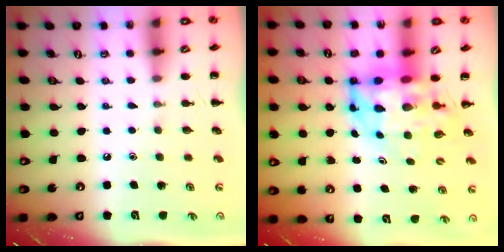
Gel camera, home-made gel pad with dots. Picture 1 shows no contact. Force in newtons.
{"total": 8.2, "press": 7.8, "slide": 2.5}